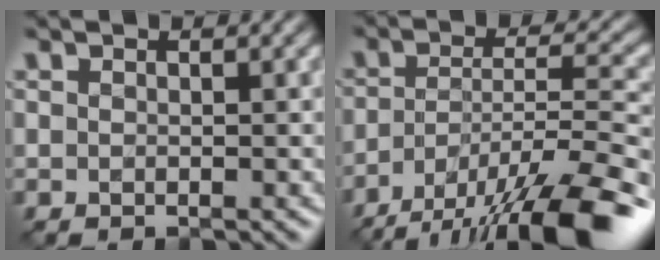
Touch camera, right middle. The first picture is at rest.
{"total": 12.4, "force": [-8.6, 3.5, 8.1], "torque": [-0.149, -0.008, -0.144]}